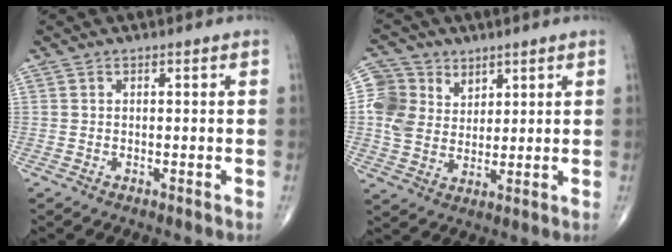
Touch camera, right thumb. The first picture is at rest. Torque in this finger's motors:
{"motor_torque": [-0.08, 0.19, 0.28, 0.26, 0.01]}